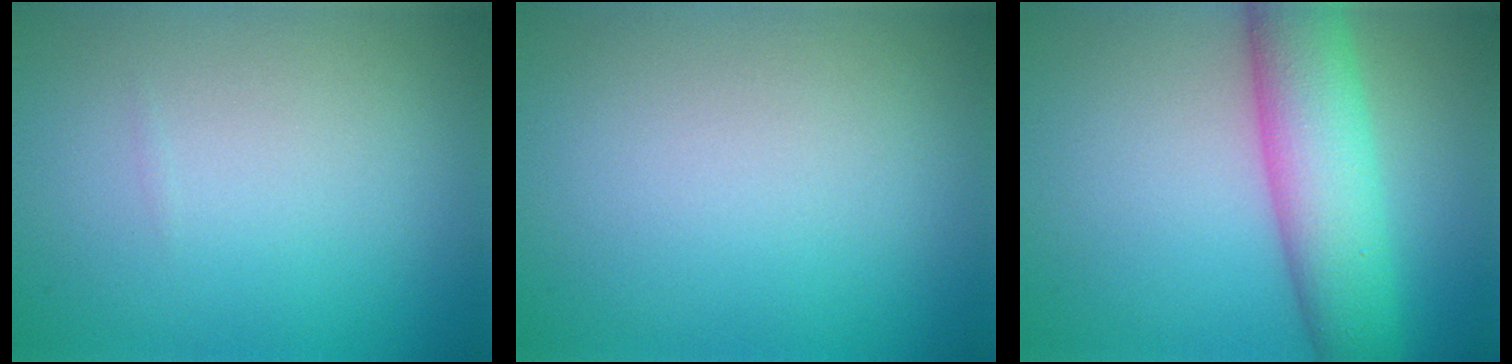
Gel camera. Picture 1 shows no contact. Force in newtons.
{"total": 0.0}
{"total": 7.7, "press": 7.7, "slide": 0.3}